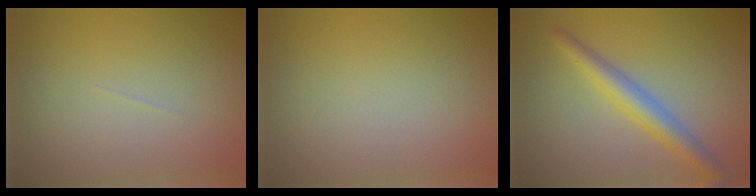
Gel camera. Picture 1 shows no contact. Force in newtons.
{"total": 0.0}
{"total": 3.7, "press": 3.7, "slide": 0.1}